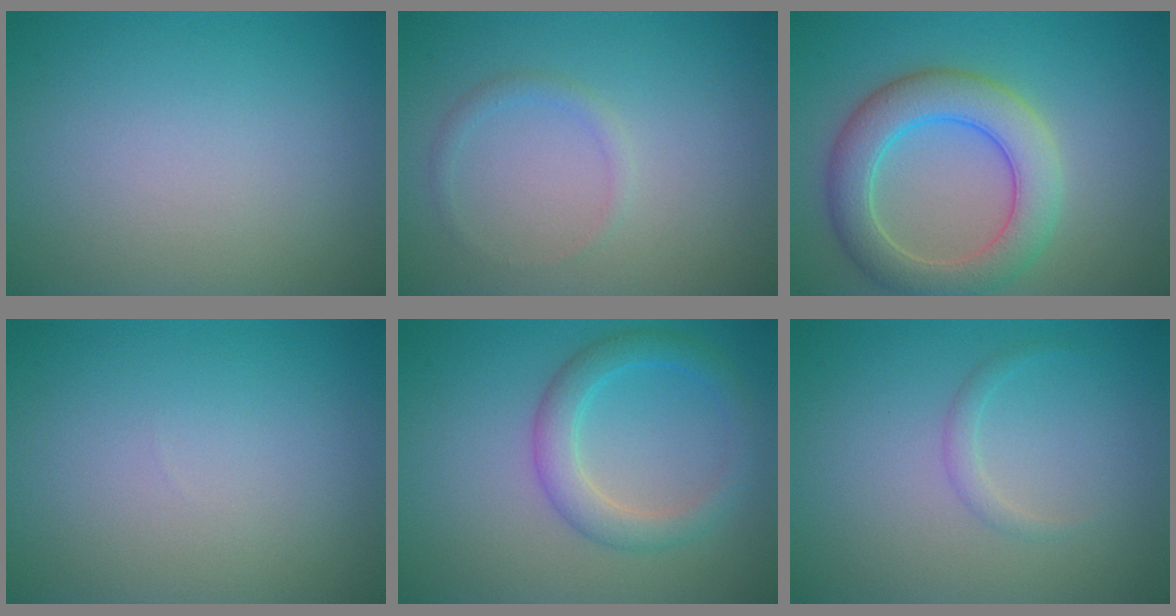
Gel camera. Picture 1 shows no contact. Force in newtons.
{"total": 1.1, "press": 1.1, "slide": 0.1}
{"total": 6.2, "press": 6.1, "slide": 0.5}
{"total": 0.0}
{"total": 3.4, "press": 3.4, "slide": 0.1}
{"total": 1.0, "press": 1.0, "slide": 0.1}